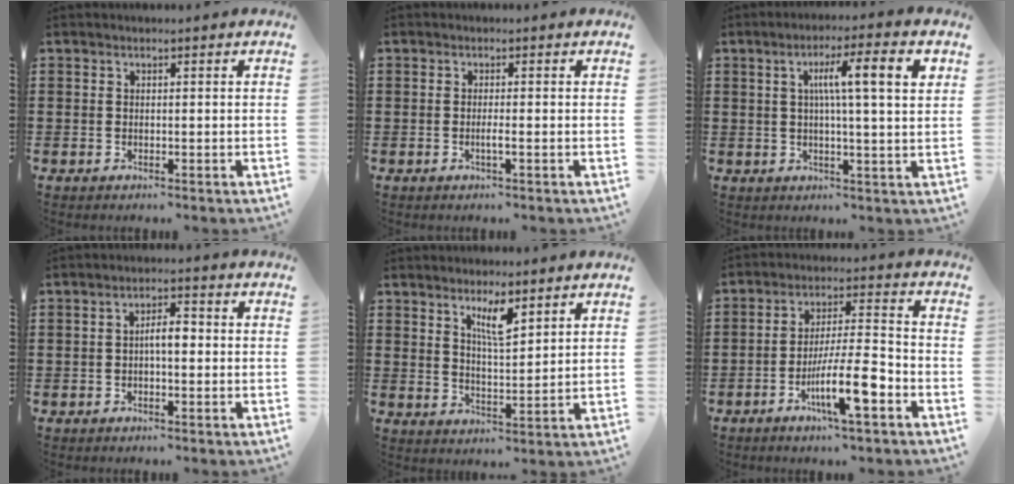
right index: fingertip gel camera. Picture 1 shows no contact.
{"total": 1.4, "force": [-0.6, 0.0, 1.3], "torque": [-0.023, -0.002, -0.011]}
{"total": 9.2, "force": [2.5, 1.1, 8.8], "torque": [-0.163, 0.003, 0.033]}
{"total": 3.2, "force": [-0.3, 1.0, 3.0], "torque": [-0.056, 0.007, -0.008]}
{"total": 5.2, "force": [3.3, 1.2, 3.9], "torque": [-0.069, -0.003, 0.054]}
{"total": 10.8, "force": [-4.8, 2.5, 9.4], "torque": [-0.177, 0.002, -0.089]}